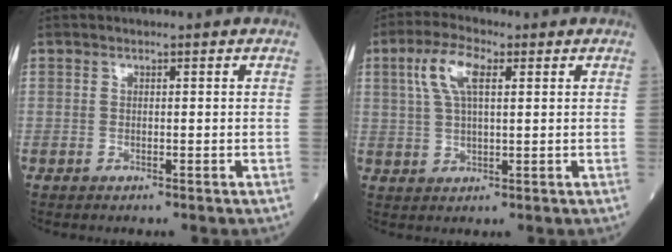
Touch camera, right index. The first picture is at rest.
{"total": 6.8, "force": [2.5, 2.3, 5.9], "torque": [-0.128, 0.017, 0.049]}